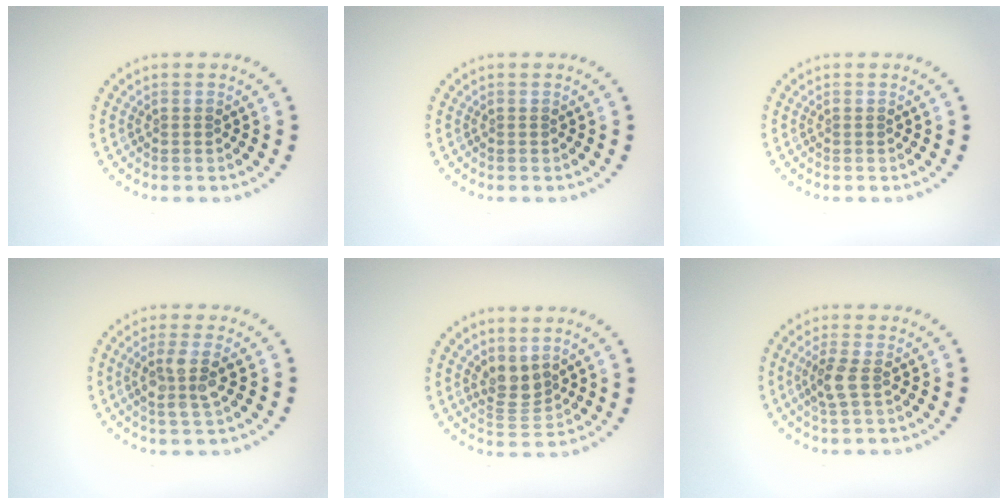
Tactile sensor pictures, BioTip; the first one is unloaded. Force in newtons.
{"total": 0.0}
{"total": 0.0}
{"total": 3.0, "press": 2.7, "slide": 1.3}
{"total": 2.8, "press": 2.2, "slide": 1.7}
{"total": 2.1, "press": 2.0, "slide": 0.8}